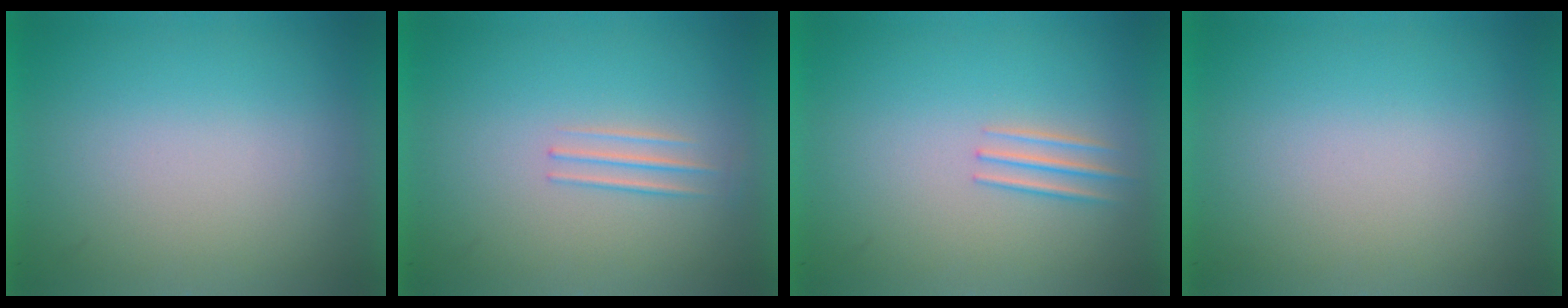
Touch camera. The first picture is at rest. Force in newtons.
{"total": 1.4}
{"total": 1.8}
{"total": 0.0}